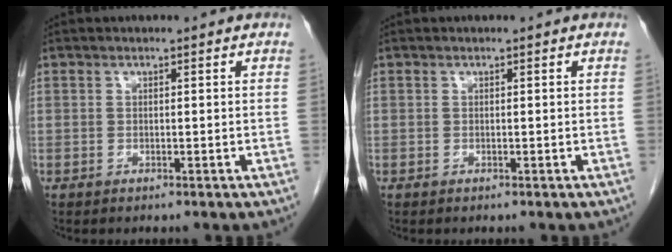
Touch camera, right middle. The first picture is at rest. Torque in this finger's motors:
{"motor_torque": [-0.29, -0.01, -0.05, -0.01]}